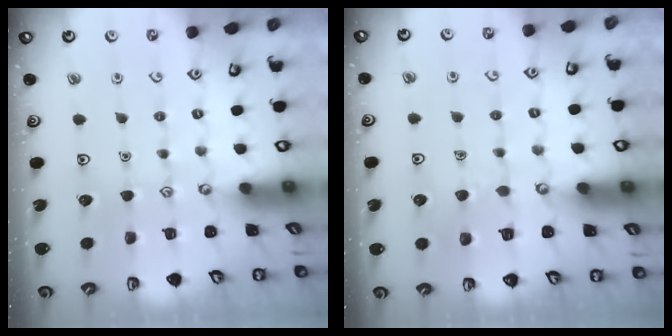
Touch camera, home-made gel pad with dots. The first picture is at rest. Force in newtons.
{"total": 4.7, "press": 4.7, "slide": 0.4}